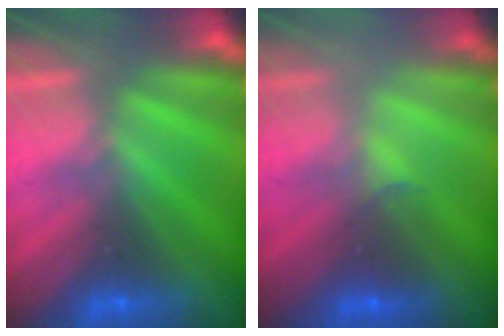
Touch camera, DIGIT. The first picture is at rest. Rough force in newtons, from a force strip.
{"total": 2.0}